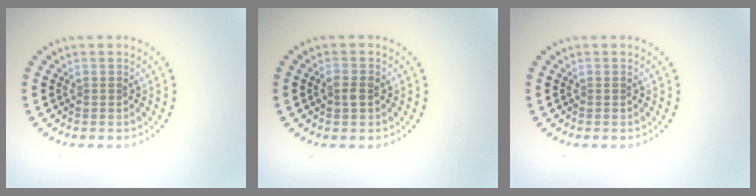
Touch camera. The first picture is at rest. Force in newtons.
{"total": 1.5, "press": 1.5, "slide": 0.1}
{"total": 0.0}